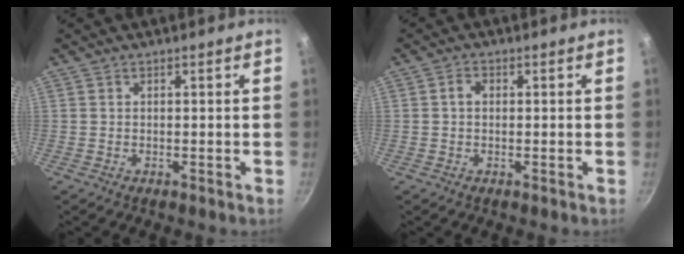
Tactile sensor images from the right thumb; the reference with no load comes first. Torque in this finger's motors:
{"motor_torque": [0.08, 1.10, 0.56, -0.36, -0.02]}